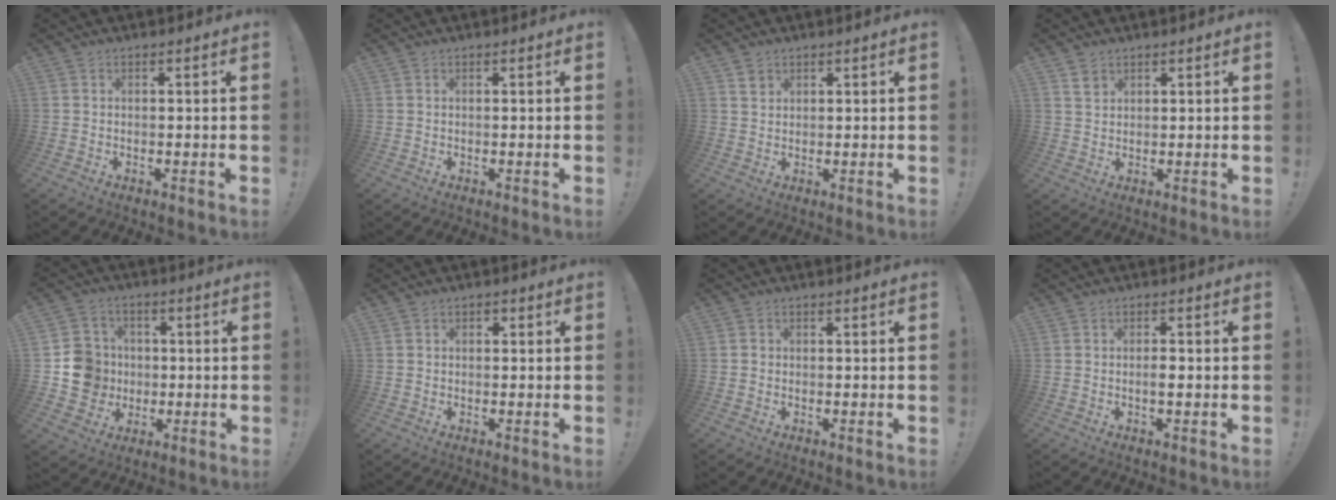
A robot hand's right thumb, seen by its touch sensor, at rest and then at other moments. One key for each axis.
{"total": 0.0}
{"total": 2.4, "fx": 1.5, "fy": 1.7, "fz": 0.5, "tx": 0.009, "ty": -0.009, "tz": 0.026}
{"total": 3.0, "fx": 1.9, "fy": 2.0, "fz": 0.9, "tx": -0.001, "ty": -0.012, "tz": 0.033}
{"total": 11.7, "fx": -0.9, "fy": 11.2, "fz": 3.4, "tx": -0.039, "ty": 0.020, "tz": -0.006}
{"total": 1.3, "fx": -0.1, "fy": 1.1, "fz": 0.6, "tx": -0.004, "ty": 0.003, "tz": -0.005}
{"total": 1.1, "fx": -0.3, "fy": 1.0, "fz": 0.2, "tx": -0.006, "ty": 0.005, "tz": -0.004}
{"total": 2.2, "fx": -0.6, "fy": 0.6, "fz": 2.0, "tx": -0.028, "ty": 0.001, "tz": -0.013}